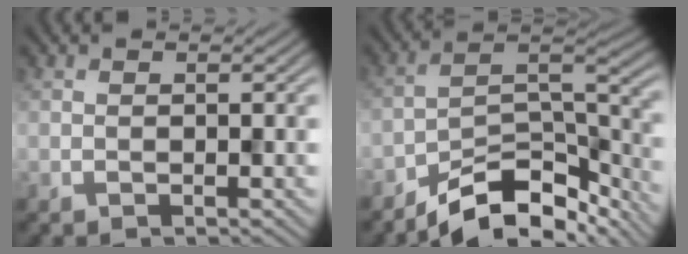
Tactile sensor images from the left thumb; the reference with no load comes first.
{"total": 11.6, "force": [-9.1, 3.8, 6.1], "torque": [-0.095, -0.003, -0.160]}